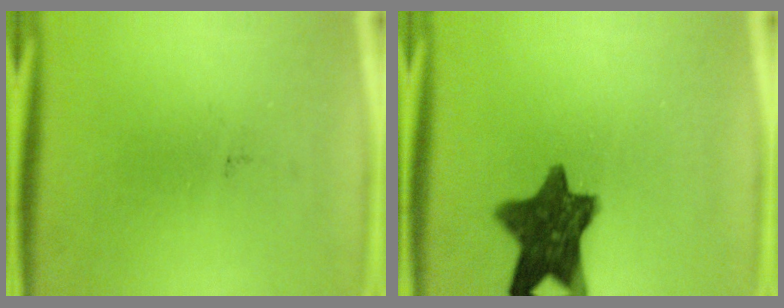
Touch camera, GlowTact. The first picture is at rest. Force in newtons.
{"total": 11.3}